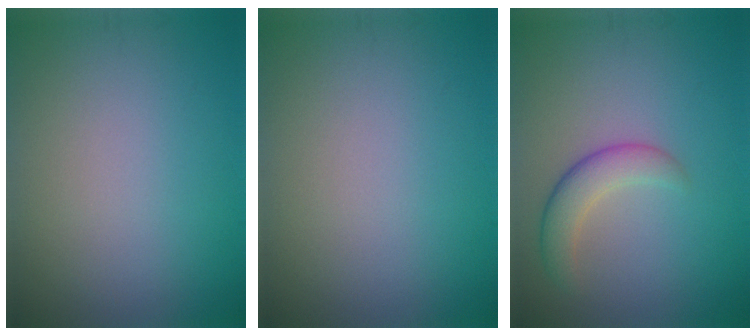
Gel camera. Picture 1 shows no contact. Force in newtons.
{"total": 0.0}
{"total": 3.0, "press": 3.0, "slide": 0.1}